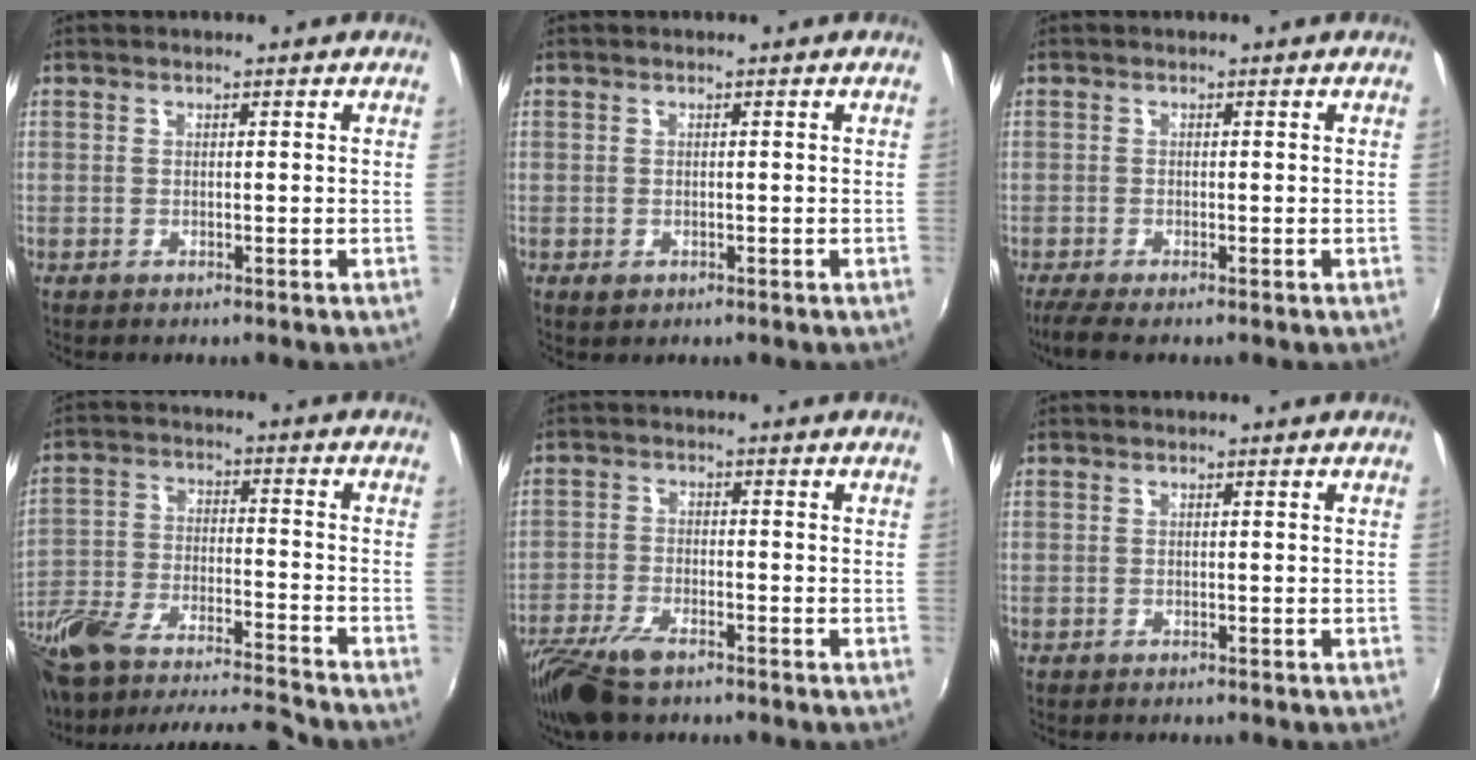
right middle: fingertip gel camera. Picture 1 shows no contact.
{"total": 1.0, "force": [-0.4, 0.7, 0.6], "torque": [-0.010, -0.002, -0.006]}
{"total": 3.1, "force": [-2.3, 0.0, 2.2], "torque": [-0.052, -0.012, -0.044]}
{"total": 18.4, "force": [-14.3, 4.2, 10.8], "torque": [-0.216, -0.052, -0.242]}
{"total": 10.3, "force": [-7.6, 3.5, 6.0], "torque": [-0.143, -0.028, -0.146]}
{"total": 1.1, "force": [-1.0, 0.1, 0.3], "torque": [-0.009, -0.005, -0.014]}